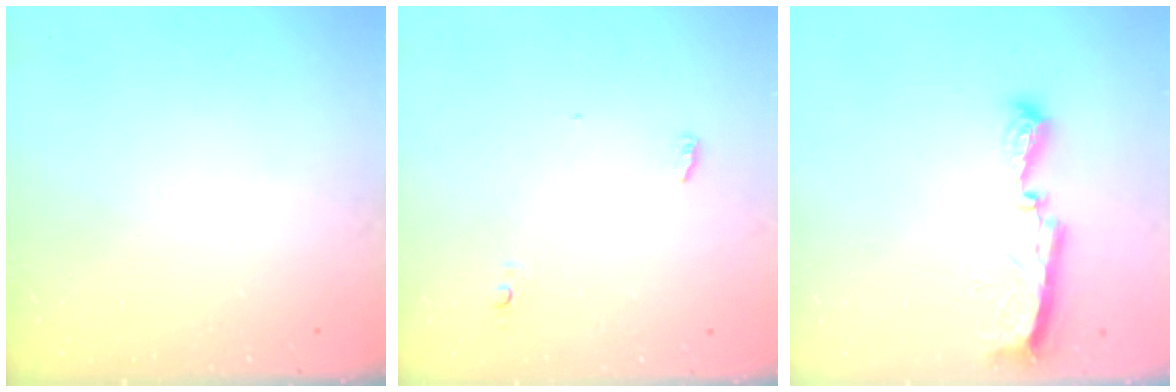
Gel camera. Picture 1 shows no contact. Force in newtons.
{"total": 3.6, "press": 3.5, "slide": 0.9}
{"total": 7.8, "press": 7.8, "slide": 0.8}